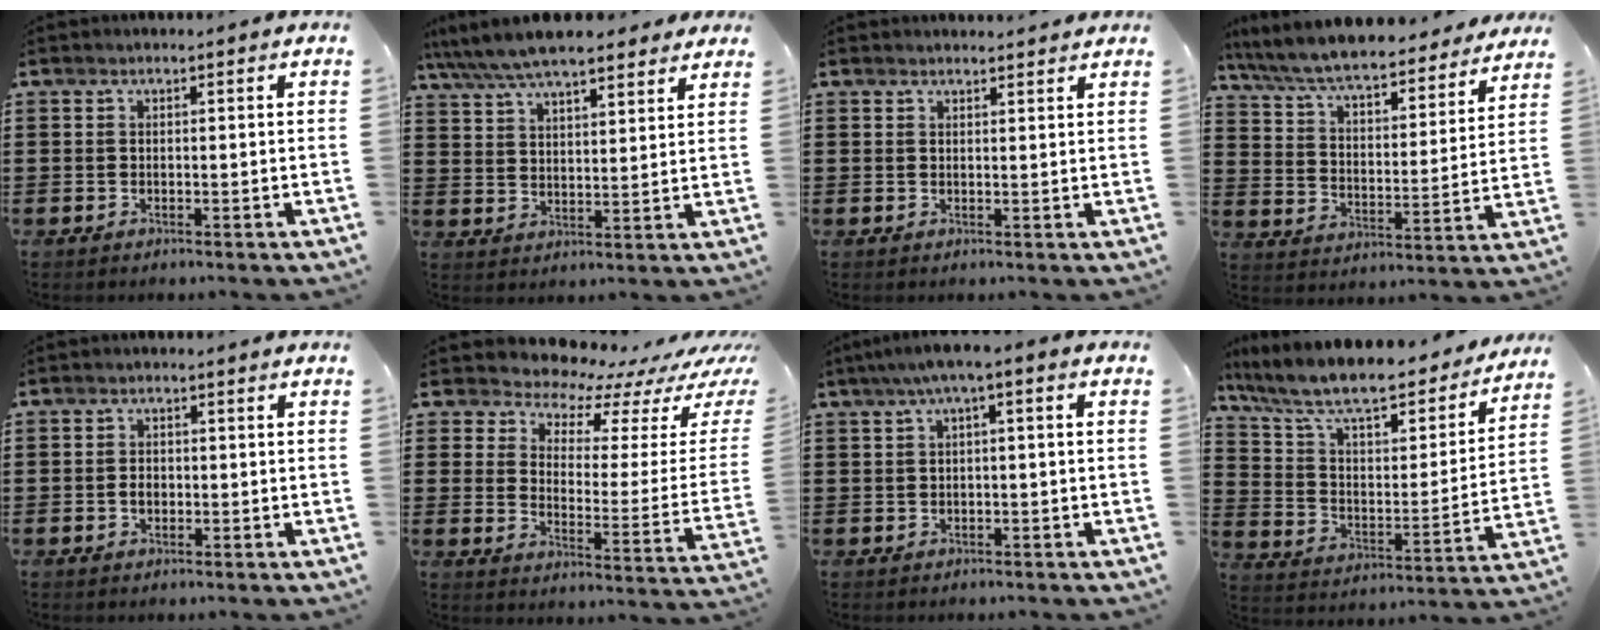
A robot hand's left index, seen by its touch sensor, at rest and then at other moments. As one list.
[{"total": 7.4, "force": [6.6, 1.5, 2.8], "torque": [-0.081, -0.019, 0.119]}, {"total": 1.5, "force": [1.5, 0.0, 0.2], "torque": [-0.007, 0.000, 0.030]}, {"total": 7.6, "force": [7.1, 0.4, 2.8], "torque": [-0.085, -0.047, 0.119]}, {"total": 1.8, "force": [-0.3, 1.2, 1.4], "torque": [-0.029, 0.004, -0.006]}, {"total": 5.9, "force": [5.5, 1.9, 0.6], "torque": [-0.026, -0.059, 0.089]}, {"total": 2.8, "force": [-0.7, 0.3, 2.7], "torque": [-0.047, 0.005, -0.017]}, {"total": 9.6, "force": [8.2, 1.7, 4.6], "torque": [-0.126, -0.061, 0.140]}]